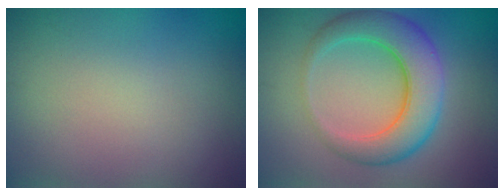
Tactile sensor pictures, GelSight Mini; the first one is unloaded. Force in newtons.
{"total": 6.4, "press": 6.4, "slide": 0.2}